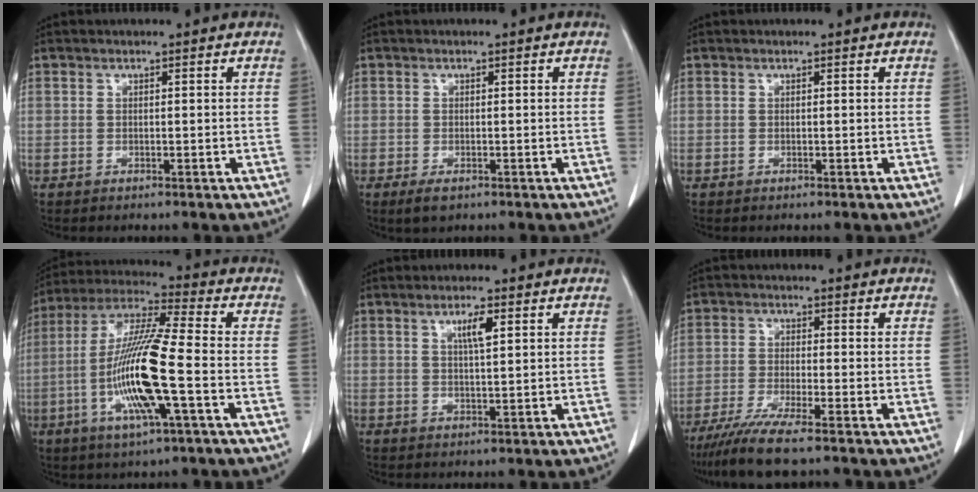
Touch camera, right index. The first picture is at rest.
{"total": 2.1, "force": [-1.2, 1.2, 1.3], "torque": [-0.025, -0.003, -0.014]}
{"total": 0.0}
{"total": 15.7, "force": [-3.8, 0.8, 15.2], "torque": [-0.310, -0.009, -0.078]}
{"total": 3.2, "force": [1.3, 0.3, 2.9], "torque": [-0.050, -0.001, 0.022]}
{"total": 7.9, "force": [-6.2, -0.3, 4.9], "torque": [-0.081, -0.023, -0.107]}